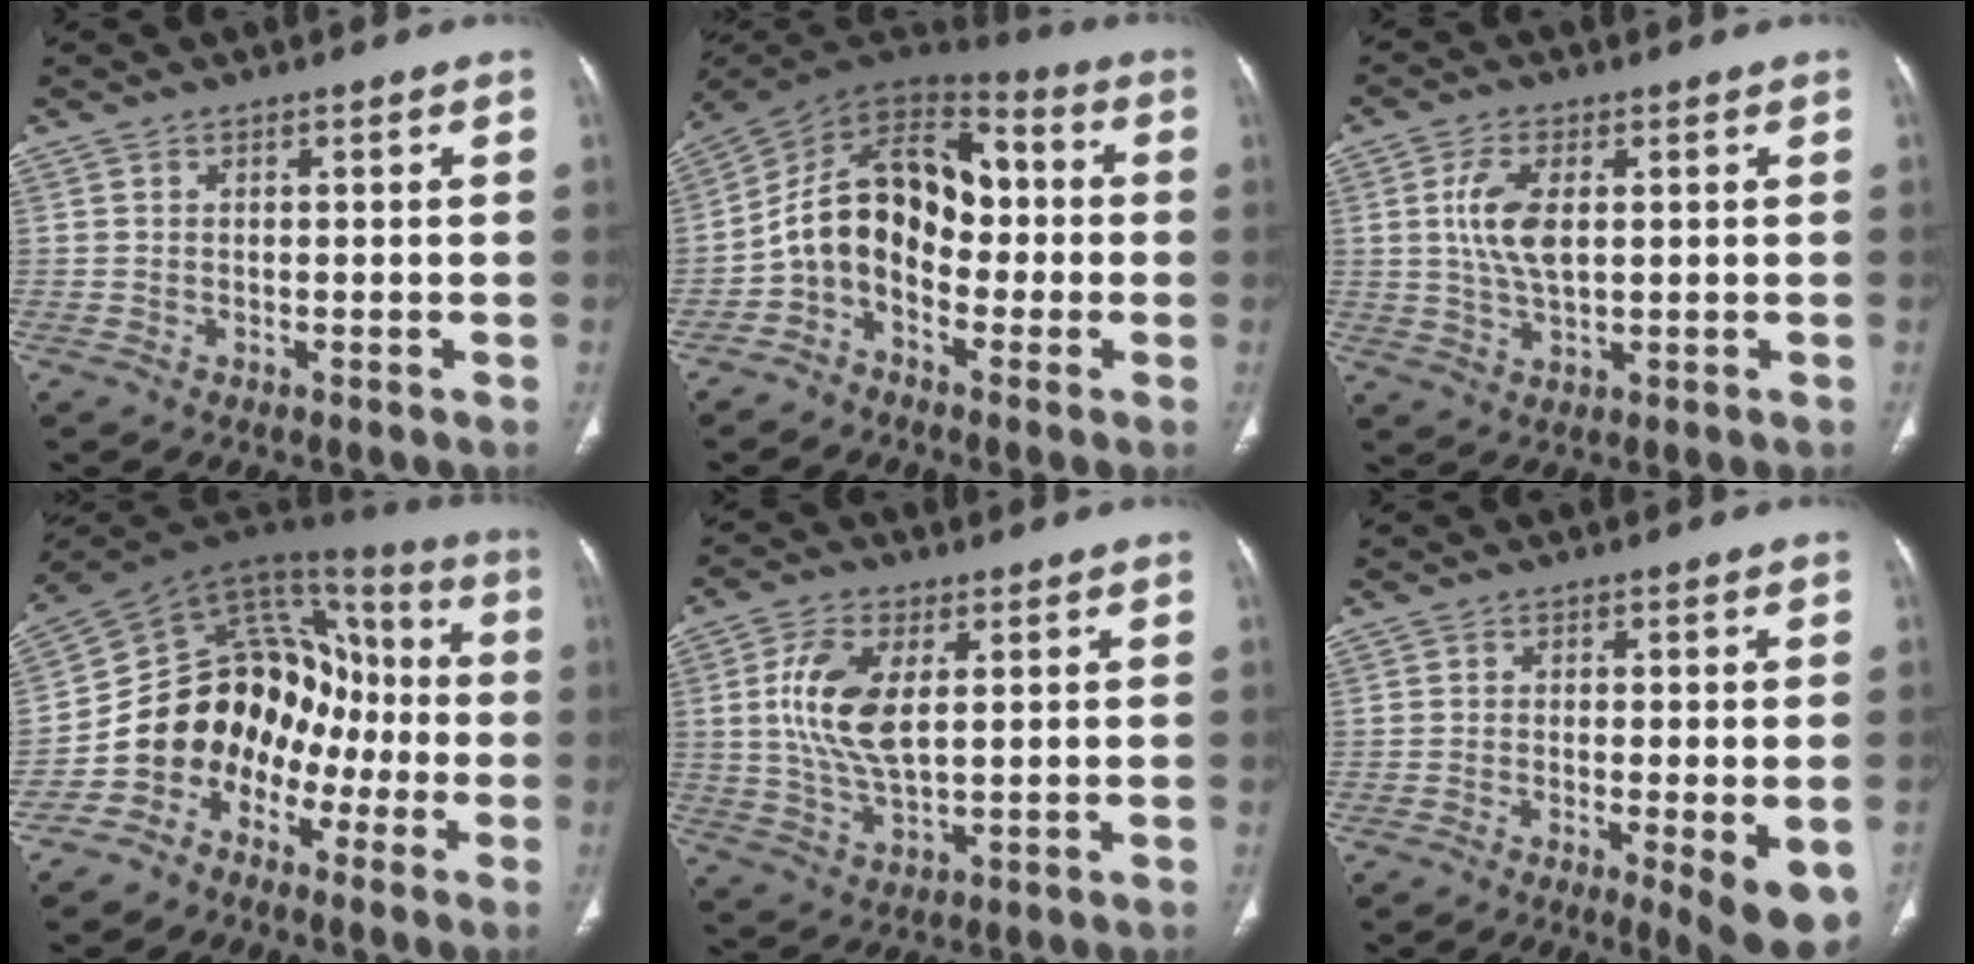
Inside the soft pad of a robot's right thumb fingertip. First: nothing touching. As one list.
[{"total": 13.9, "force": [-2.5, 9.6, 9.7], "torque": [-0.139, 0.066, -0.058]}, {"total": 7.3, "force": [1.3, 3.6, 6.3], "torque": [-0.130, -0.005, 0.025]}, {"total": 16.0, "force": [-6.4, 12.4, 7.9], "torque": [-0.071, 0.115, -0.120]}, {"total": 10.2, "force": [2.1, 4.9, 8.7], "torque": [-0.178, -0.009, 0.042]}, {"total": 9.0, "force": [-3.2, 2.0, 8.1], "torque": [-0.105, -0.019, -0.045]}]